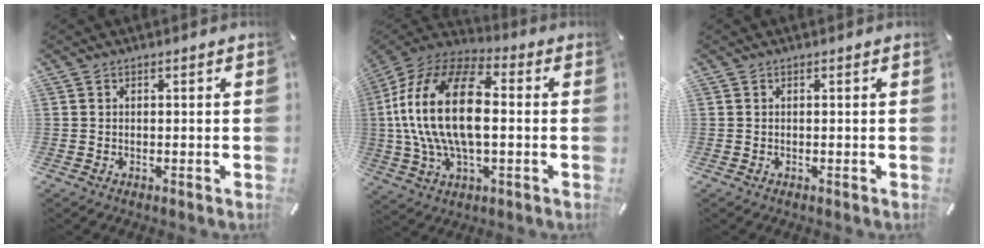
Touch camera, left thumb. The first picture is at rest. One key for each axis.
{"total": 22.5, "fx": 0.9, "fy": 12.1, "fz": 19.0, "tx": -0.403, "ty": 0.001, "tz": 0.012}
{"total": 0.0}